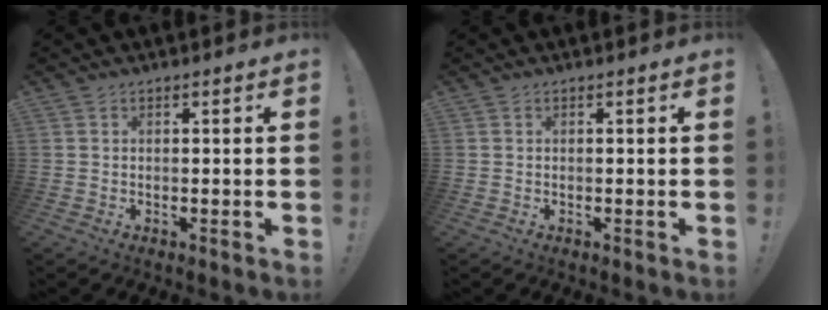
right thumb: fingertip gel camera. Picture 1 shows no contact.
{"total": 0.0}